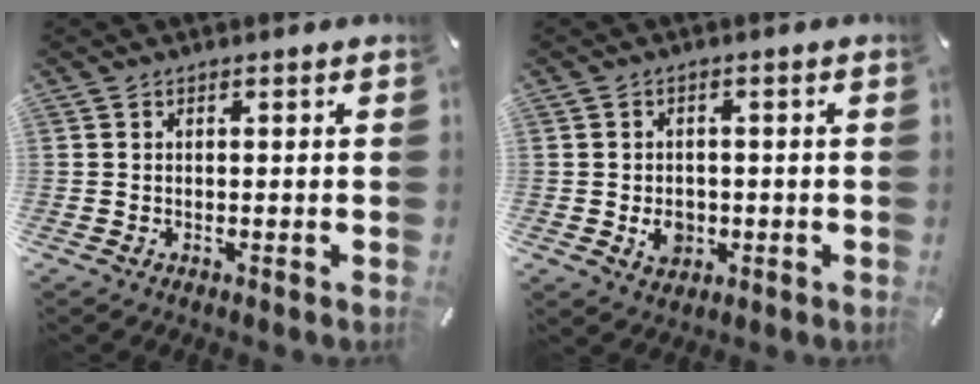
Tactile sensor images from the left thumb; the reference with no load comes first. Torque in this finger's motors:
{"motor_torque": [0.38, 1.45, 0.05, 0.03, 0.02]}